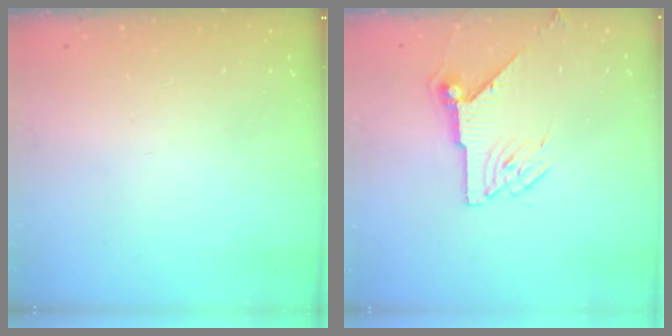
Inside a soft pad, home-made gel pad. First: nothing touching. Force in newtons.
{"total": 7.7, "press": 7.7, "slide": 0.3}